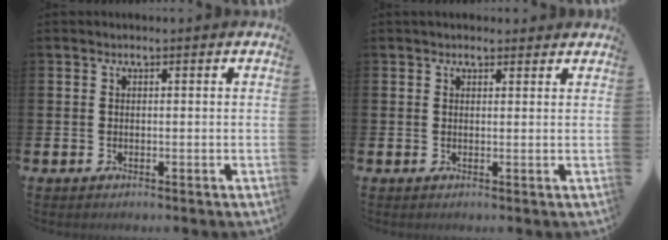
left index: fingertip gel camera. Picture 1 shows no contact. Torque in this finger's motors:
{"motor_torque": [1.18, -0.96, 0.35, 0.03]}